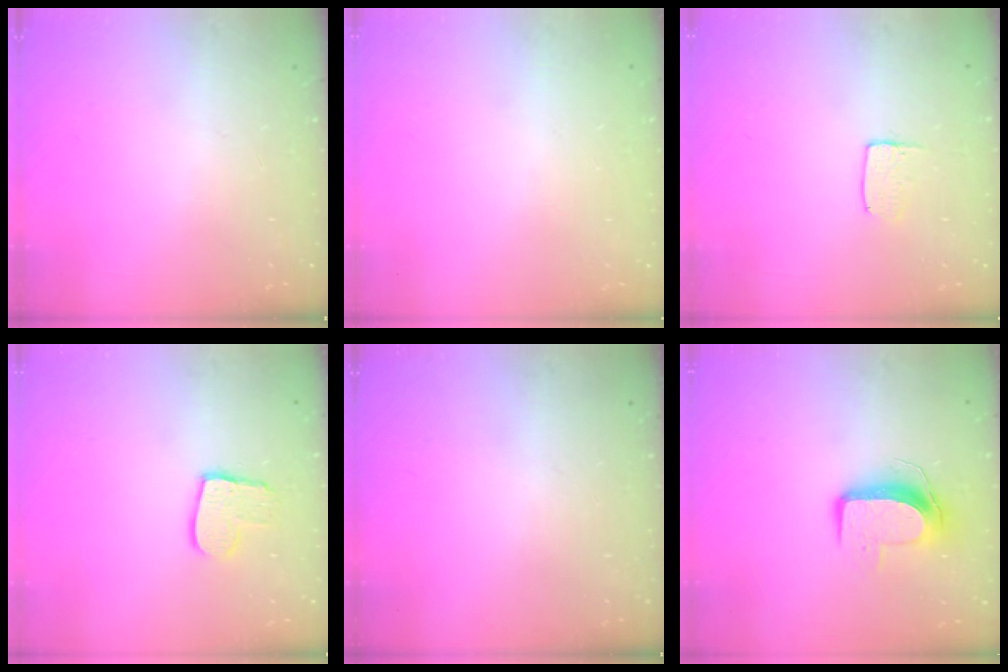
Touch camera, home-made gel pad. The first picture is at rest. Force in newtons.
{"total": 0.0}
{"total": 3.6, "press": 3.6, "slide": 0.3}
{"total": 9.5, "press": 9.5, "slide": 0.7}
{"total": 0.0}
{"total": 9.2, "press": 9.1, "slide": 0.5}